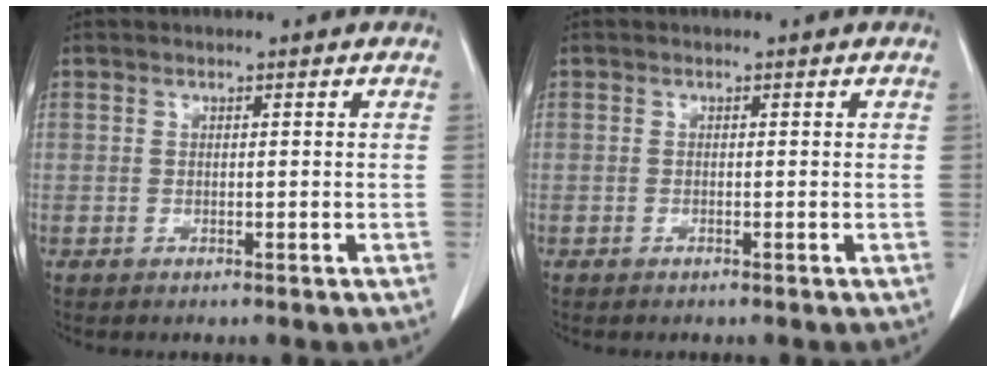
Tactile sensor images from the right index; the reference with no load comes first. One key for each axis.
{"total": 0.0}